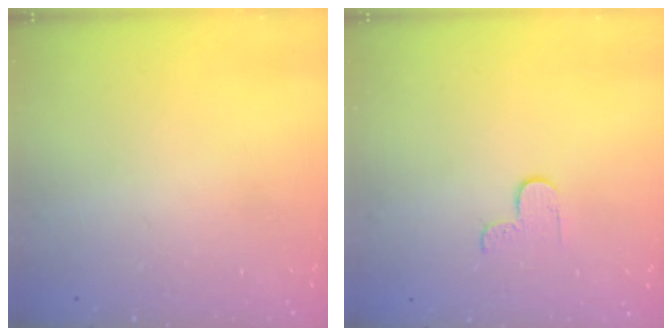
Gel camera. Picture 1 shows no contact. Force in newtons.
{"total": 2.7, "press": 2.6, "slide": 0.4}